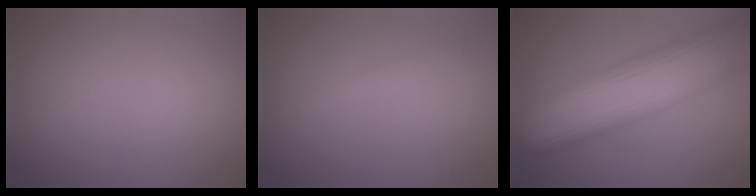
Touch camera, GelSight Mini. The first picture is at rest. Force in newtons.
{"total": 1.0, "press": 1.0, "slide": 0.1}
{"total": 12.5, "press": 12.5, "slide": 0.5}